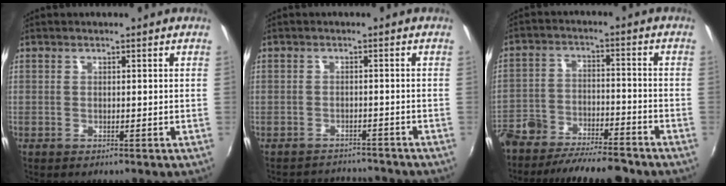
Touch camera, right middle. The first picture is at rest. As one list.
[{"total": 6.2, "force": [-5.6, 2.6, 0.4], "torque": [-0.017, 0.024, -0.081]}, {"total": 16.7, "force": [-13.8, 5.3, 7.8], "torque": [-0.176, -0.017, -0.219]}]